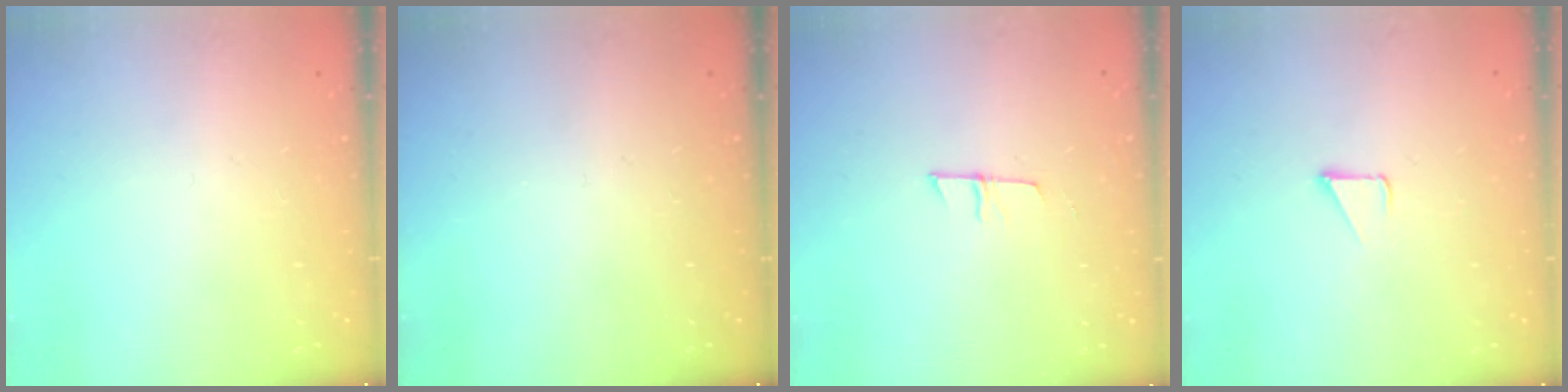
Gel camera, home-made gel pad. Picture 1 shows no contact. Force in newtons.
{"total": 0.0}
{"total": 5.5, "press": 5.5, "slide": 0.3}
{"total": 1.5, "press": 1.5, "slide": 0.1}